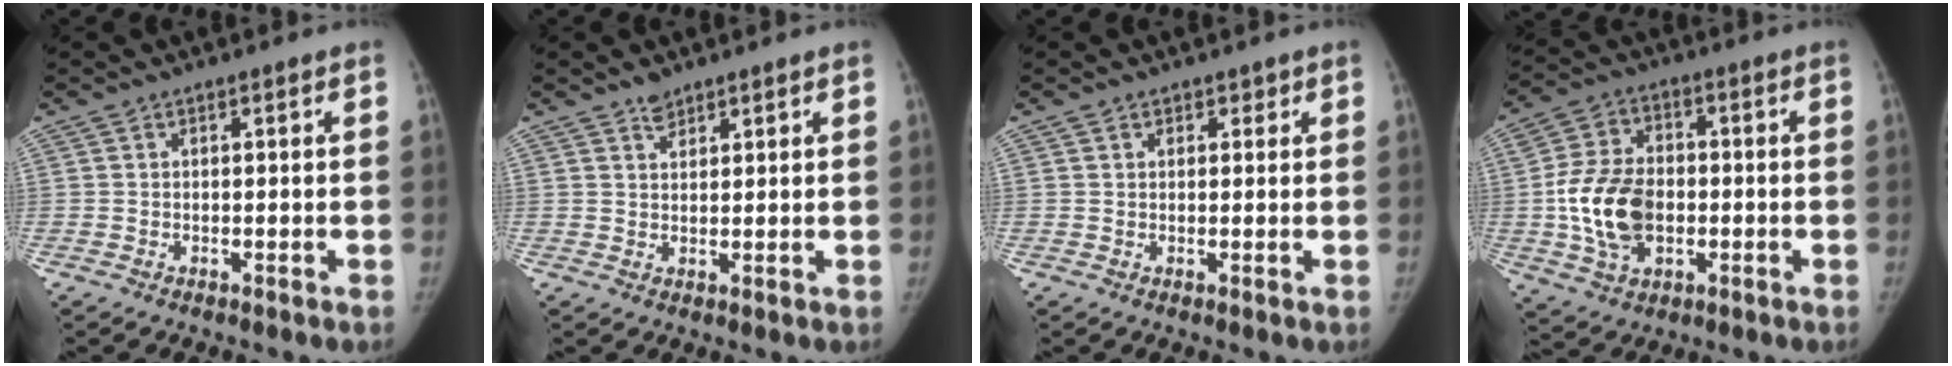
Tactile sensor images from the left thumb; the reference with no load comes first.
{"total": 2.3, "force": [1.9, 1.1, 0.5], "torque": [0.004, -0.012, 0.031]}
{"total": 1.6, "force": [1.1, 1.1, 0.2], "torque": [0.018, -0.005, 0.012]}
{"total": 13.6, "force": [-1.6, 9.2, 9.8], "torque": [-0.172, 0.012, -0.024]}